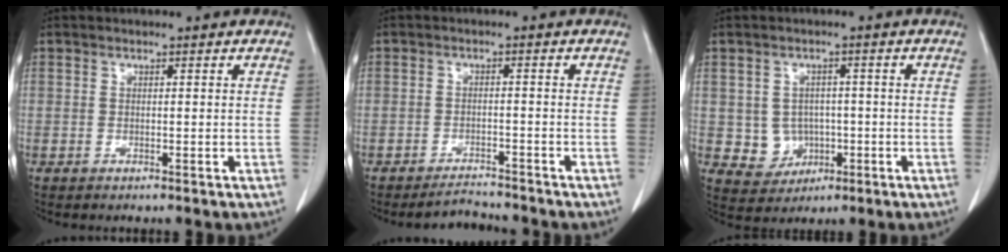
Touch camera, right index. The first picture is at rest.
{"total": 3.1, "force": [-3.1, 0.5, -0.1], "torque": [0.001, -0.008, -0.049]}
{"total": 5.4, "force": [-0.4, 5.2, 1.4], "torque": [-0.018, 0.009, 0.006]}